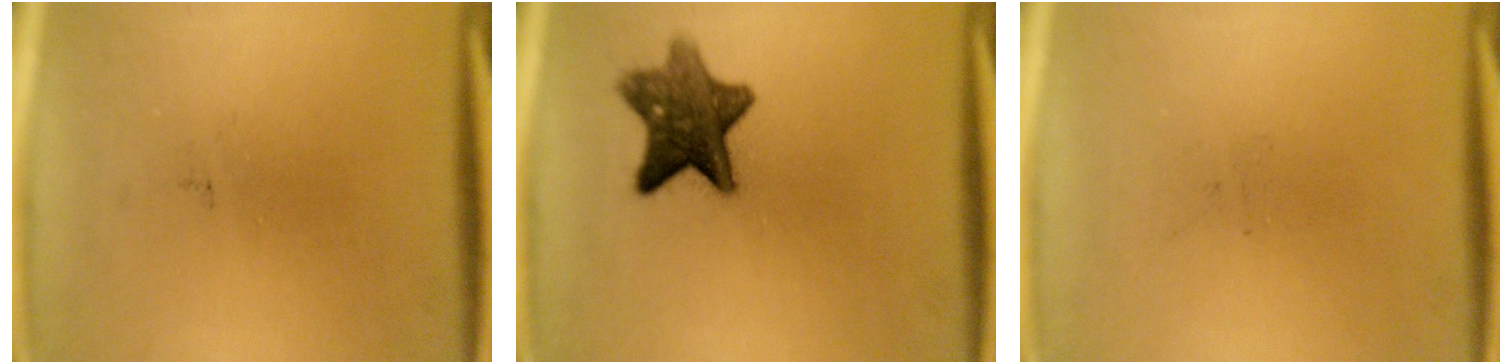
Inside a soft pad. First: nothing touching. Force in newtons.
{"total": 9.1}
{"total": 0.0}